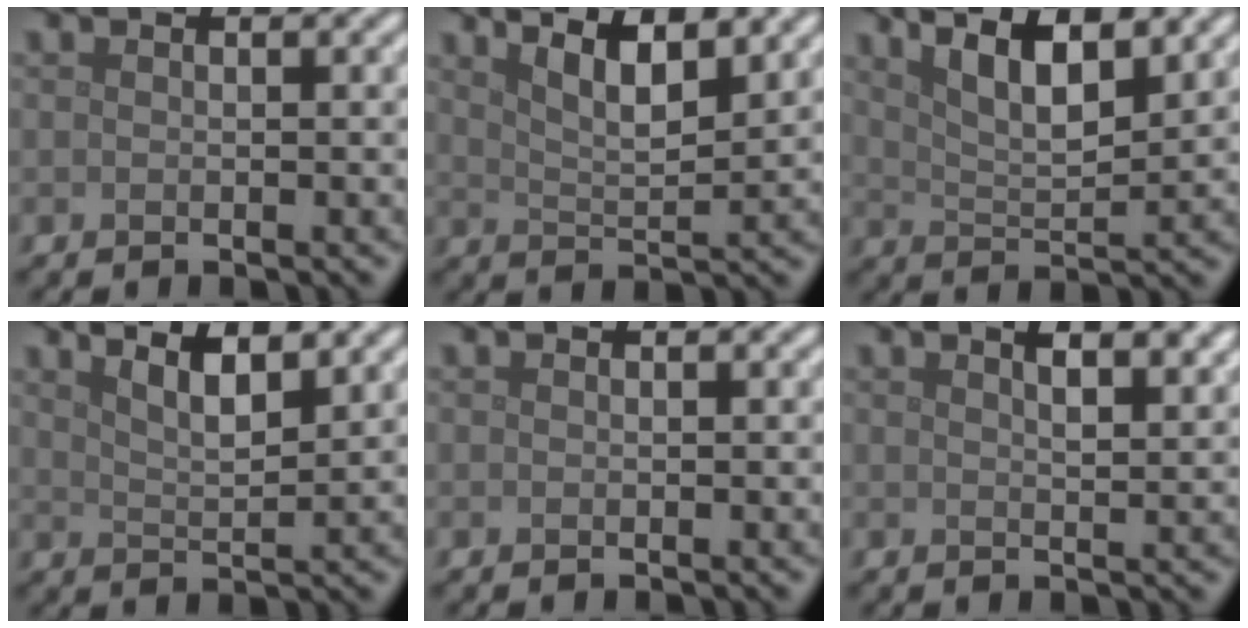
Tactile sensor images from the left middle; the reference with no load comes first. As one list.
[{"total": 5.5, "force": [3.9, 1.4, 3.6], "torque": [-0.048, 0.013, 0.050]}, {"total": 7.1, "force": [4.8, 2.1, 4.9], "torque": [-0.073, 0.019, 0.061]}, {"total": 4.4, "force": [3.2, 1.1, 2.8], "torque": [-0.032, 0.011, 0.040]}, {"total": 0.0}, {"total": 3.9, "force": [2.3, 1.4, 2.7], "torque": [-0.025, 0.013, 0.022]}]